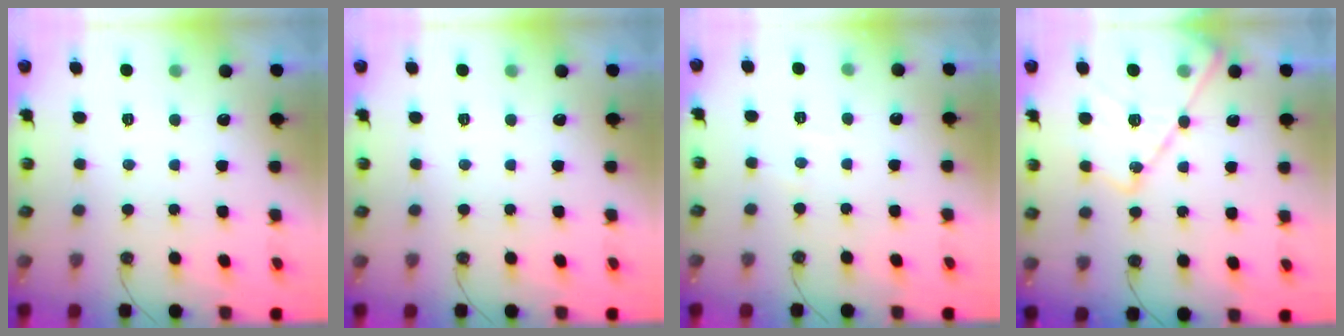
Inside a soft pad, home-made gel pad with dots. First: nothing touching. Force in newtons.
{"total": 0.0}
{"total": 2.6, "press": 2.5, "slide": 0.5}
{"total": 17.0, "press": 17.0, "slide": 1.3}